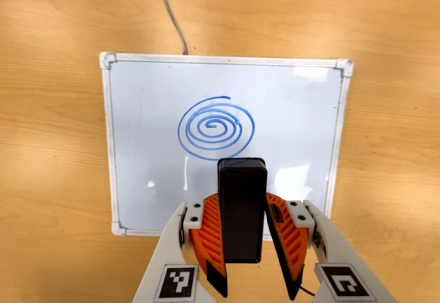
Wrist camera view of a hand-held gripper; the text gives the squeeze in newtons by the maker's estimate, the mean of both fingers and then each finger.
{"total": 5.0, "left": 4.4, "right": 5.7}